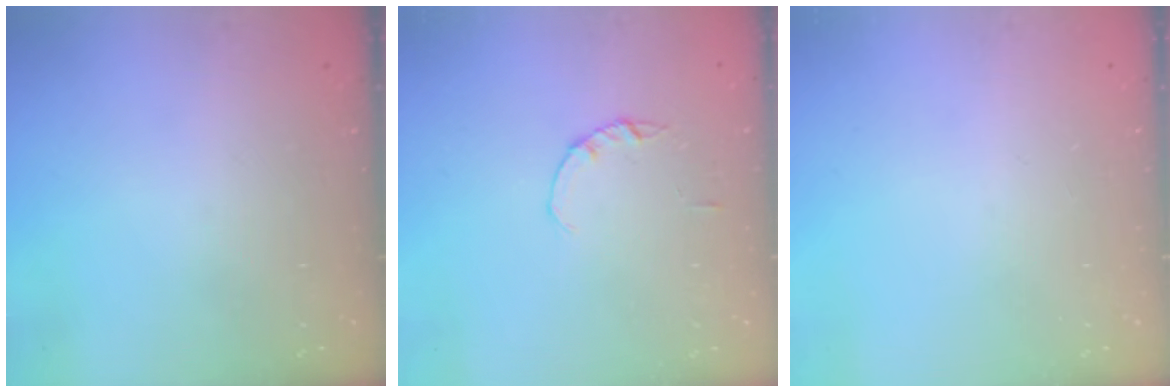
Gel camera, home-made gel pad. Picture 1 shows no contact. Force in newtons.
{"total": 1.4, "press": 1.3, "slide": 0.3}
{"total": 0.0}